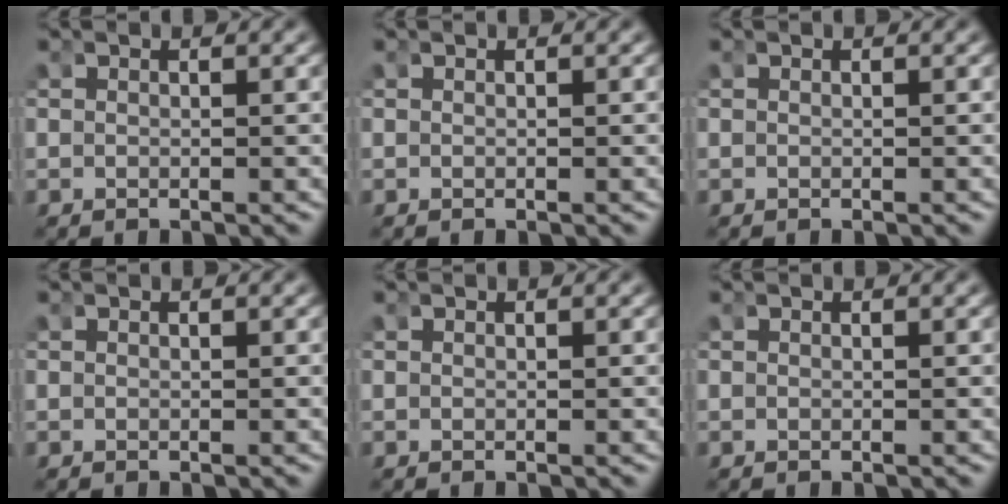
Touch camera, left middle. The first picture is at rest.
{"total": 0.0}
{"total": 0.0}
{"total": 0.0}
{"total": 0.0}
{"total": 0.0}